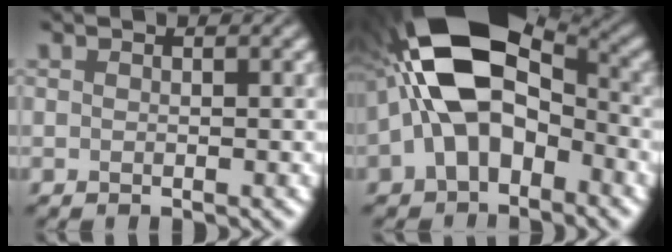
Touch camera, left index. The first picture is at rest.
{"total": 13.3, "force": [-1.1, 7.8, 10.7], "torque": [-0.202, 0.031, -0.040]}